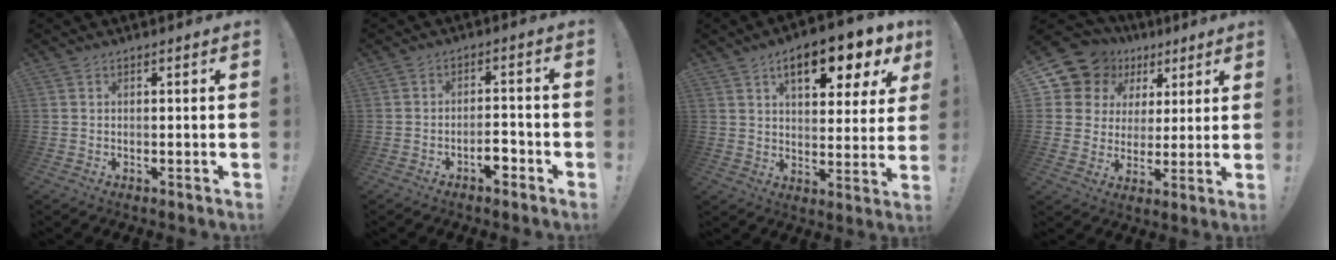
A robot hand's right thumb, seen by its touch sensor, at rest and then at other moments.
{"total": 5.0, "force": [-3.1, 2.1, 3.3], "torque": [-0.054, 0.020, -0.051]}
{"total": 13.2, "force": [6.9, 5.0, 10.1], "torque": [-0.137, -0.039, 0.106]}
{"total": 11.9, "force": [6.4, 9.5, 3.3], "torque": [-0.057, -0.043, 0.133]}